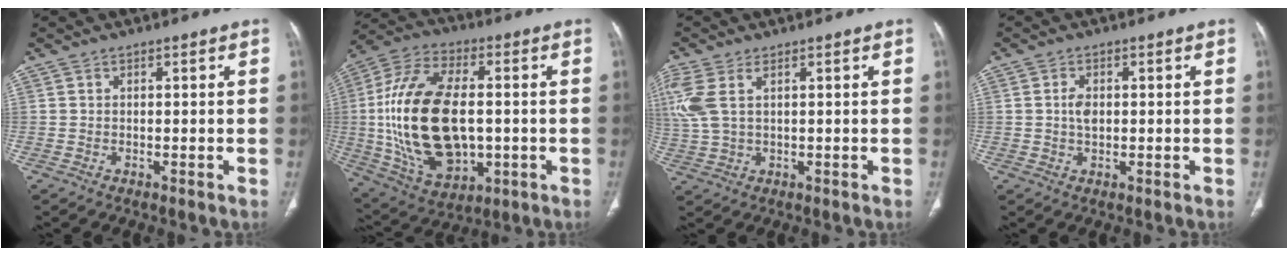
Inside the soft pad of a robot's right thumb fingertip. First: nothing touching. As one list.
[{"total": 24.6, "force": [-0.3, 14.1, 20.2], "torque": [-0.393, 0.004, 0.010]}, {"total": 8.6, "force": [2.8, 4.5, 6.8], "torque": [-0.194, 0.016, 0.067]}, {"total": 2.7, "force": [0.2, 1.7, 2.1], "torque": [-0.037, 0.001, 0.003]}]